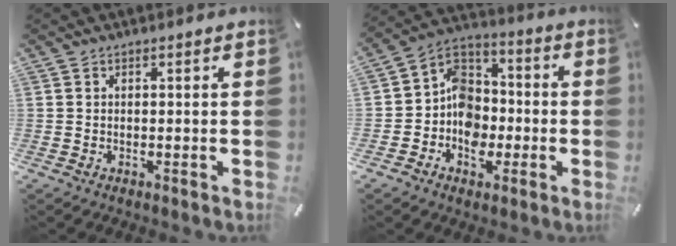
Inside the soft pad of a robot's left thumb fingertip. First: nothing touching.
{"total": 10.2, "force": [-3.5, 8.8, 3.6], "torque": [-0.070, 0.024, -0.066]}